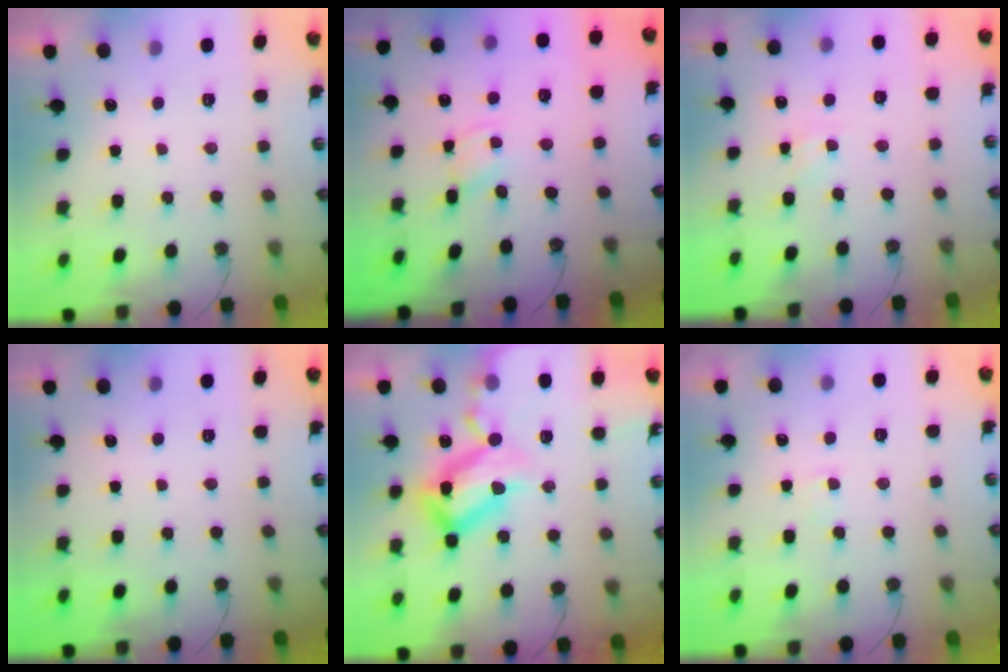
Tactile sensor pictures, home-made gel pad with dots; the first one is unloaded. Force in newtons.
{"total": 1.3, "press": 1.3, "slide": 0.0}
{"total": 1.3, "press": 1.3, "slide": 0.2}
{"total": 0.0}
{"total": 26.2, "press": 26.1, "slide": 2.5}
{"total": 3.0, "press": 3.0, "slide": 0.4}